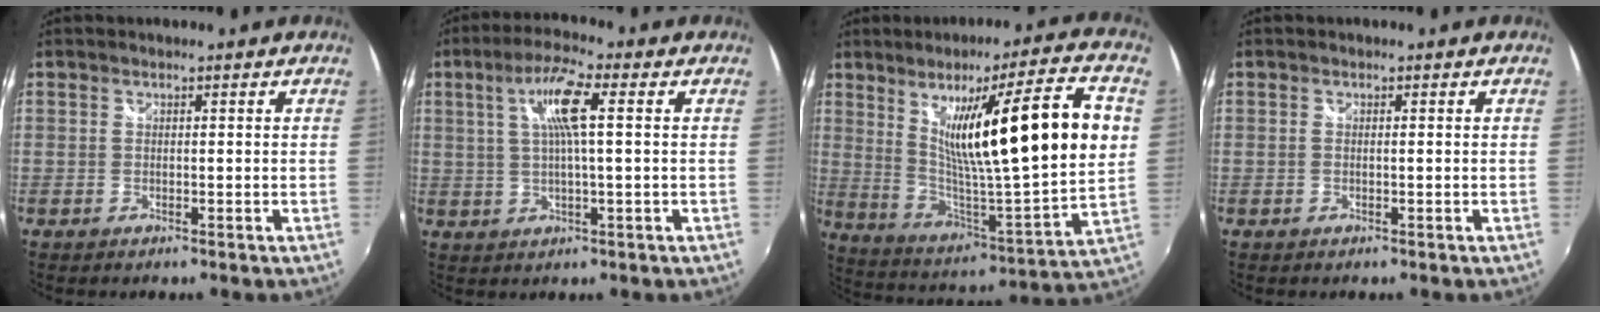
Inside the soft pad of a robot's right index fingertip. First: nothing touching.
{"total": 8.0, "force": [2.0, 0.8, 7.7], "torque": [-0.141, 0.011, 0.037]}
{"total": 24.4, "force": [6.5, 1.4, 23.4], "torque": [-0.356, -0.009, 0.118]}
{"total": 0.0}